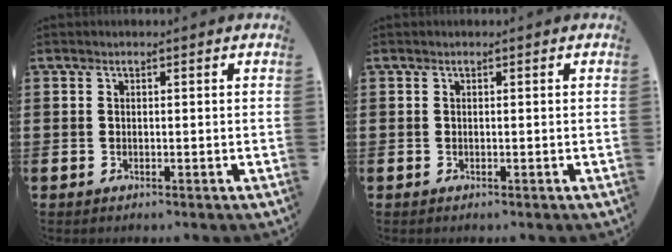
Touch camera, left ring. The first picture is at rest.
{"total": 0.0}